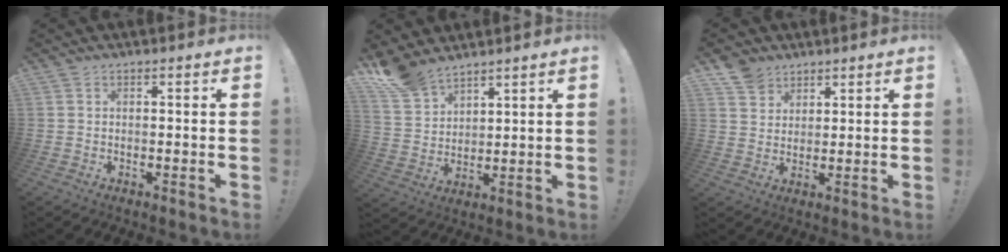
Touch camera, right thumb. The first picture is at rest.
{"total": 10.1, "force": [8.4, 4.9, 2.7], "torque": [-0.056, -0.058, 0.165]}
{"total": 6.5, "force": [4.8, 4.3, 1.0], "torque": [-0.011, -0.030, 0.092]}